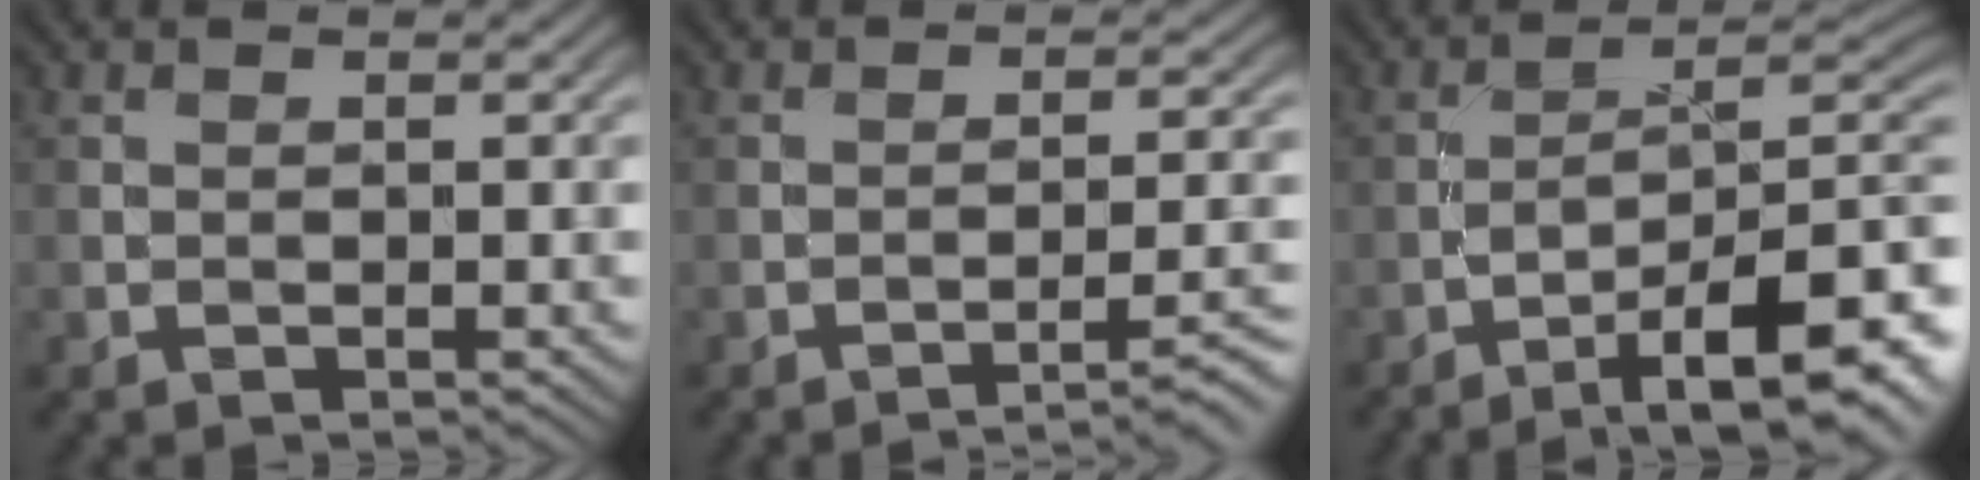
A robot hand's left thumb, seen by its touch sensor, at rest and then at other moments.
{"total": 5.2, "force": [-3.4, 0.9, 3.8], "torque": [-0.056, 0.009, -0.049]}
{"total": 13.8, "force": [-7.3, 4.2, 11.0], "torque": [-0.161, -0.007, -0.106]}